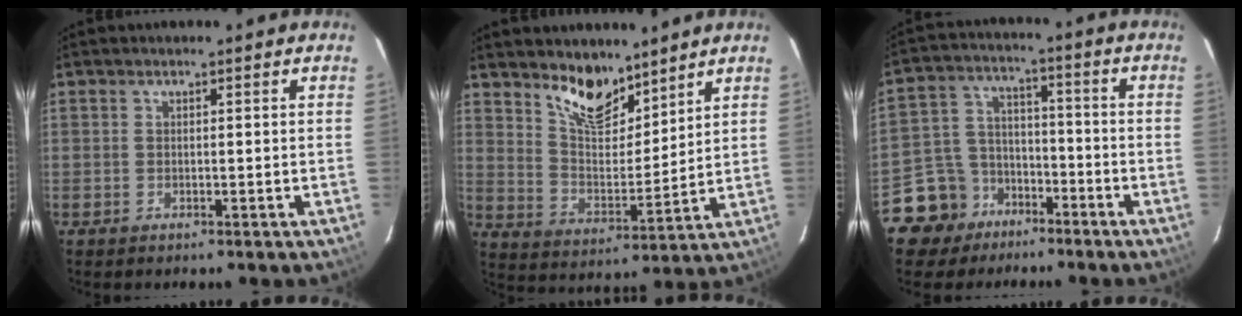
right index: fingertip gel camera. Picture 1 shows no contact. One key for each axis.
{"total": 10.6, "fx": 8.2, "fy": 4.4, "fz": 5.1, "tx": -0.087, "ty": -0.006, "tz": 0.152}
{"total": 9.9, "fx": -6.4, "fy": 7.5, "fz": 1.0, "tx": -0.040, "ty": 0.042, "tz": -0.108}